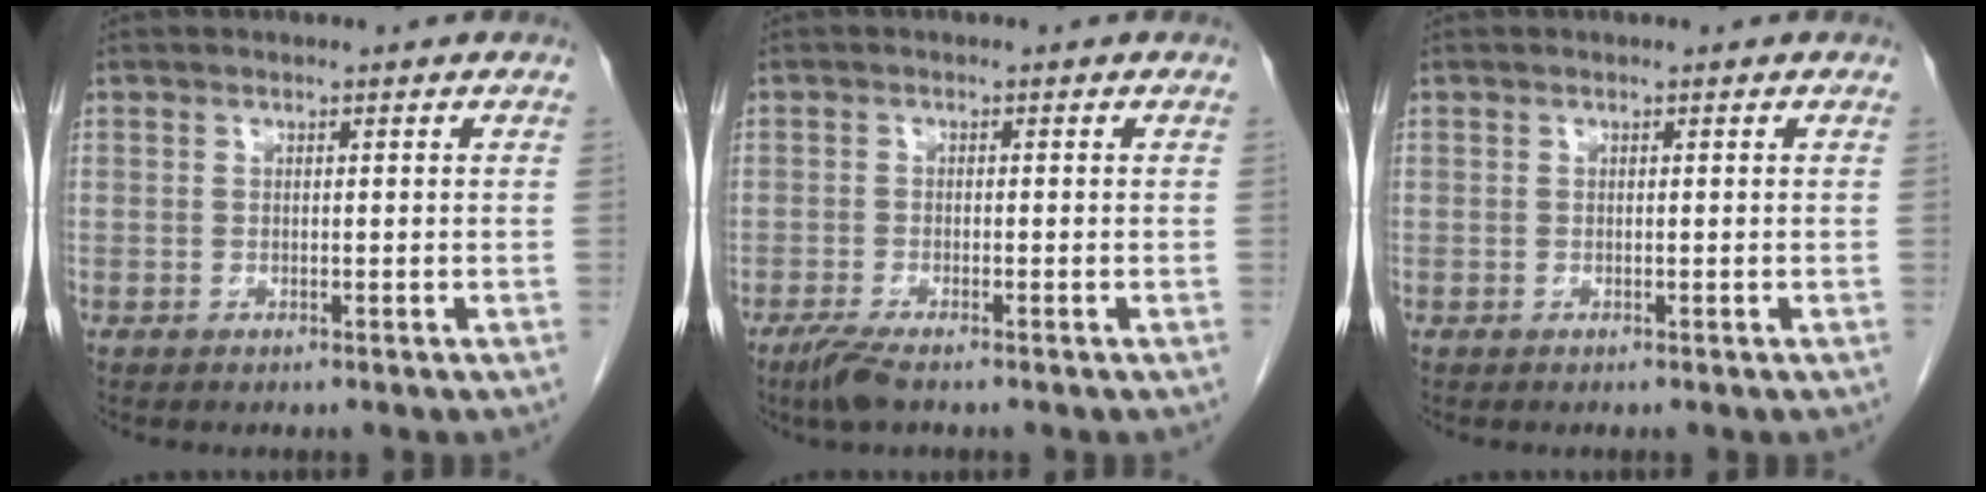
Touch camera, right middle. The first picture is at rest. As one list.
[{"total": 3.3, "force": [-2.4, 0.4, 2.2], "torque": [-0.048, -0.009, -0.048]}, {"total": 0.0}]